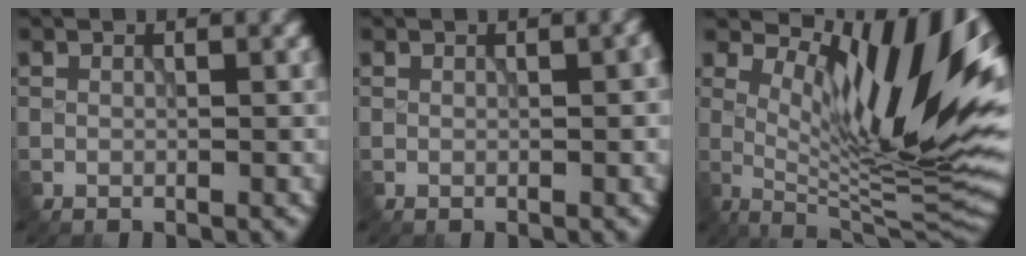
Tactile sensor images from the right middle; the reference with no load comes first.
{"total": 1.4, "force": [0.0, 0.6, 1.3], "torque": [-0.012, -0.001, 0.007]}
{"total": 14.2, "force": [5.2, 3.9, 12.7], "torque": [-0.196, -0.005, 0.093]}